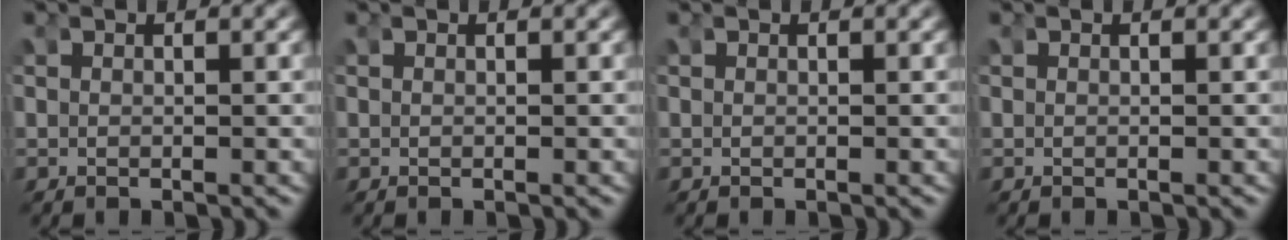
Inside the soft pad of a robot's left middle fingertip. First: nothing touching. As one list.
[{"total": 0.0}, {"total": 0.0}, {"total": 0.0}]